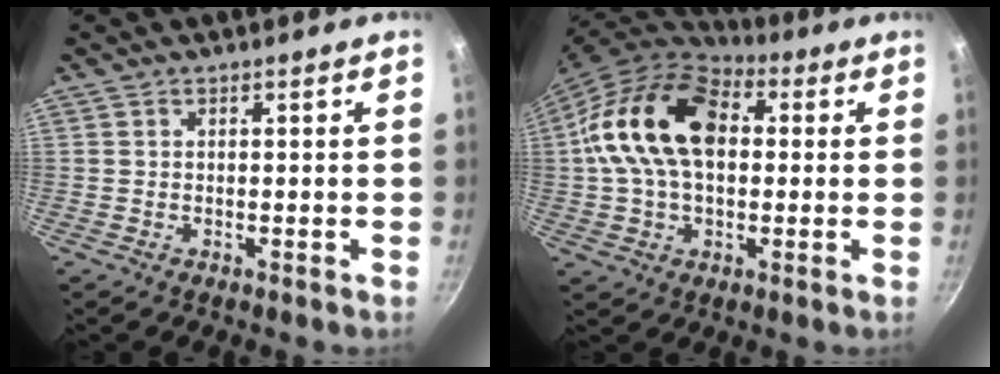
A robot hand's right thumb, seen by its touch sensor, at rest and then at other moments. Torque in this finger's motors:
{"motor_torque": [1.12, 3.89, 1.76, -0.65, 0.24]}